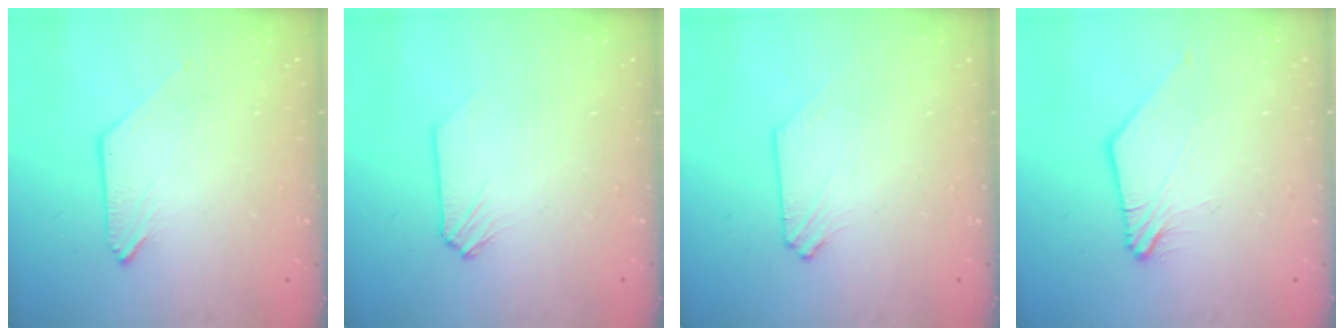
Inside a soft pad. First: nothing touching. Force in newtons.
{"total": 0.0}
{"total": 0.0}
{"total": 1.0, "press": 1.0, "slide": 0.2}